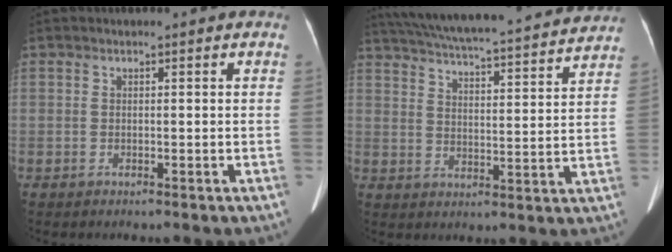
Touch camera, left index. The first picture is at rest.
{"total": 25.2, "force": [22.9, 2.6, 10.3], "torque": [-0.178, 0.001, 0.307]}